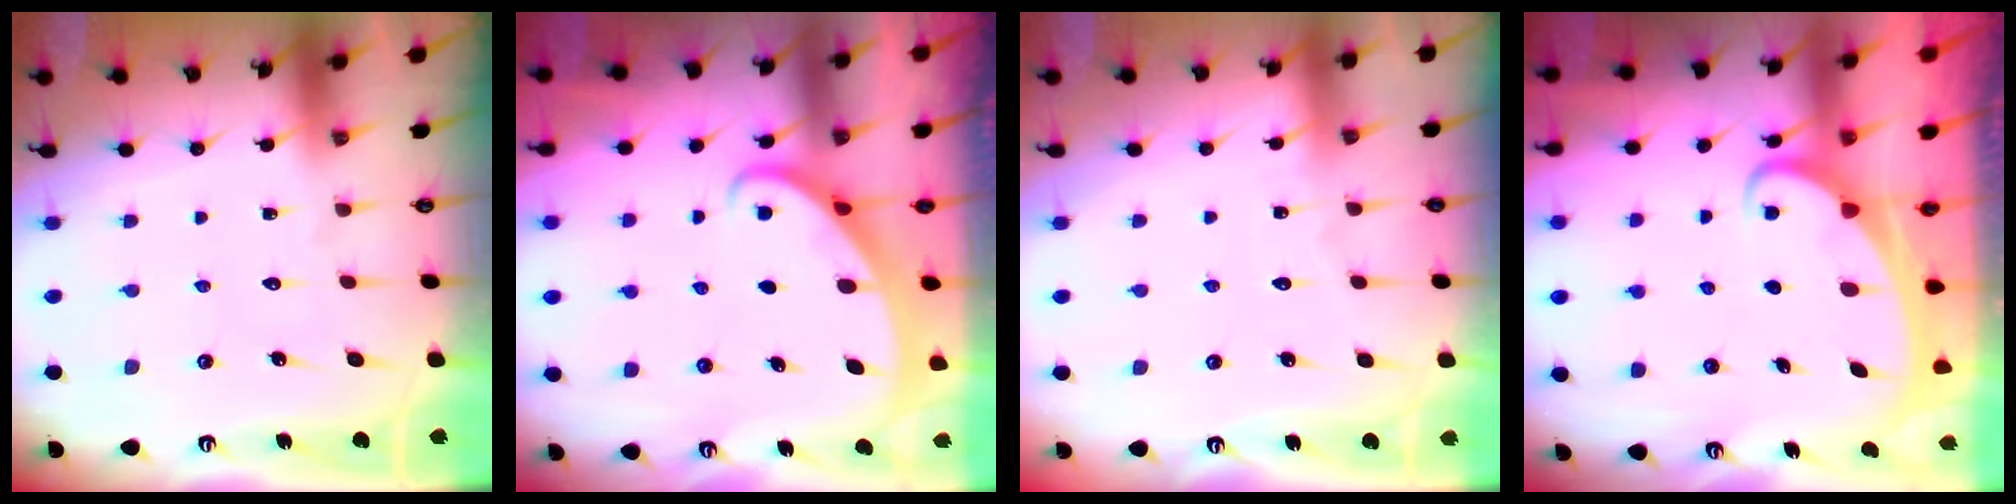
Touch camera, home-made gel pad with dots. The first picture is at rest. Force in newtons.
{"total": 2.0, "press": 2.0, "slide": 0.3}
{"total": 2.2, "press": 2.2, "slide": 0.3}
{"total": 2.2, "press": 2.1, "slide": 0.2}